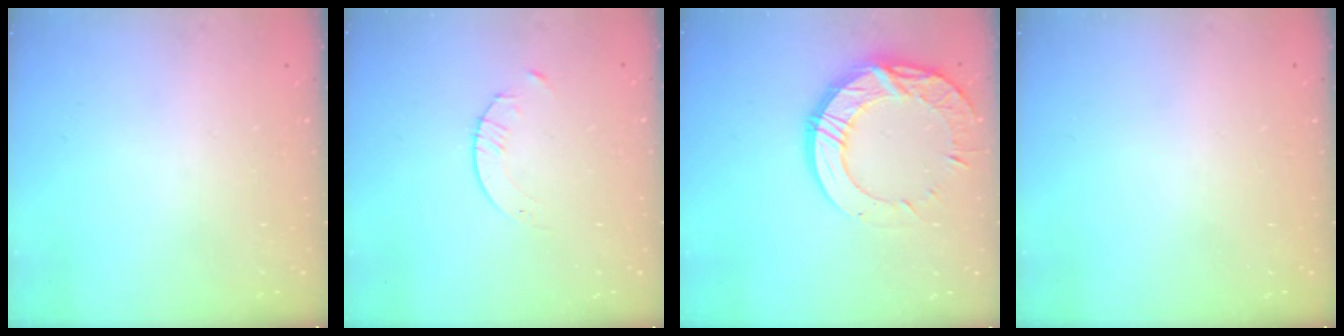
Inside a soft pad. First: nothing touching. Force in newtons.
{"total": 2.1, "press": 2.1, "slide": 0.3}
{"total": 15.9, "press": 15.8, "slide": 1.4}
{"total": 0.0}